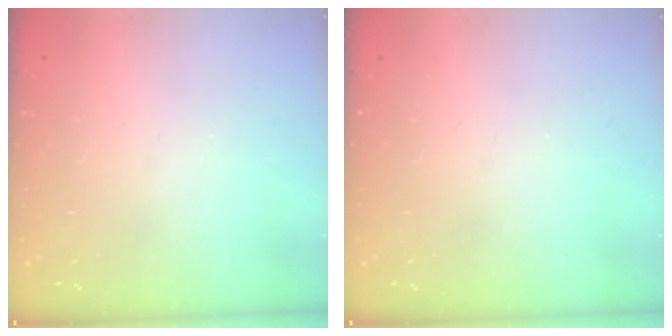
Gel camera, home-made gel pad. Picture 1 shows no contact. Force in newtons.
{"total": 0.0}